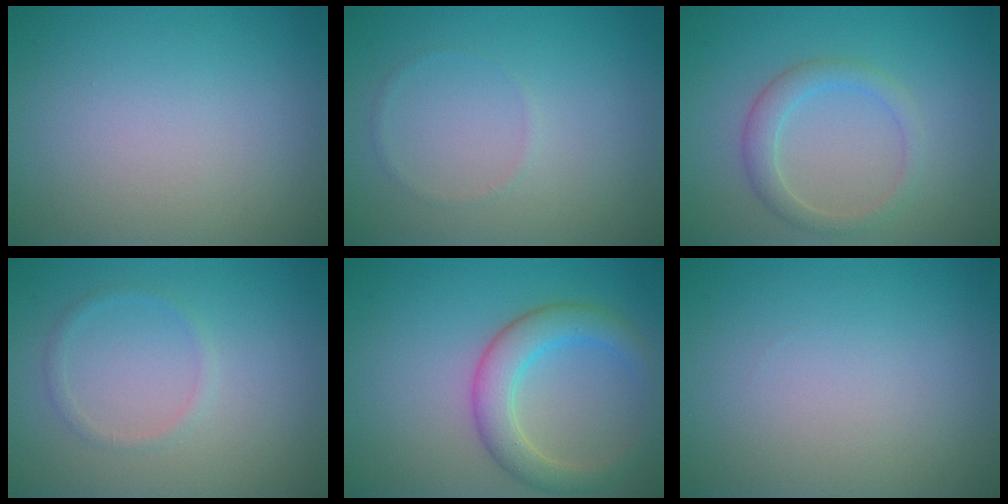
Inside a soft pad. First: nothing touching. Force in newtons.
{"total": 0.5, "press": 0.5, "slide": 0.1}
{"total": 2.4, "press": 2.4, "slide": 0.0}
{"total": 1.0, "press": 1.0, "slide": 0.0}
{"total": 4.3, "press": 4.3, "slide": 0.2}
{"total": 0.0}